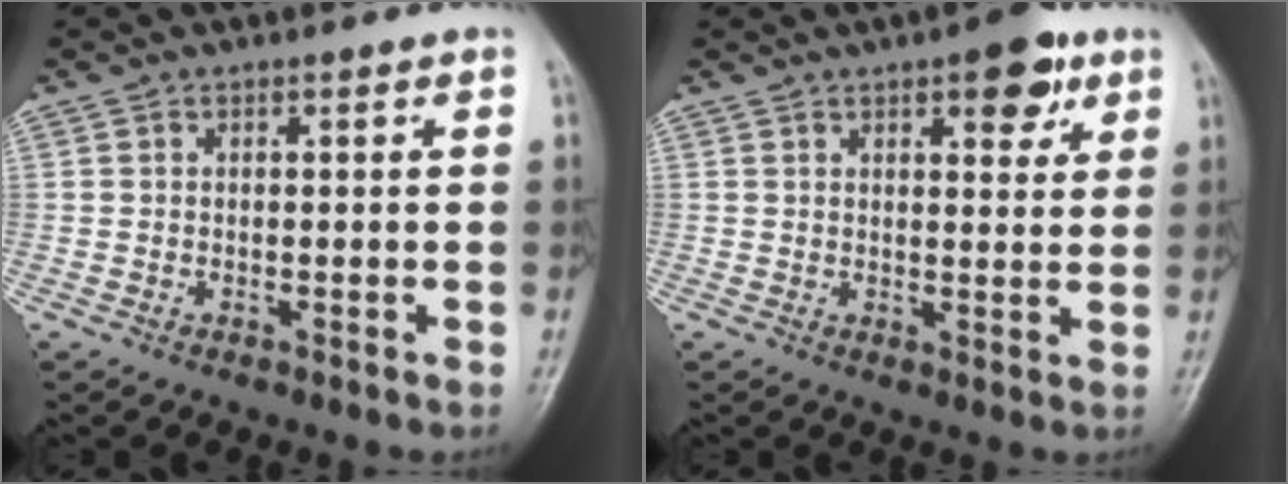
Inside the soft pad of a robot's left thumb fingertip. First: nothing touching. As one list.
[{"total": 7.5, "force": [4.1, 3.2, 5.3], "torque": [-0.045, -0.016, 0.049]}]